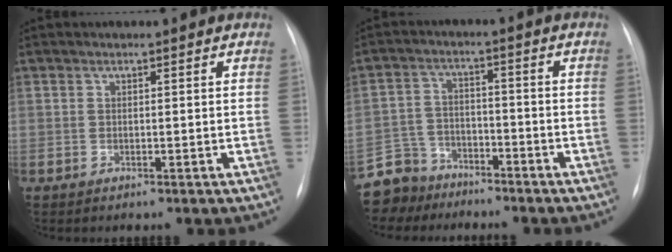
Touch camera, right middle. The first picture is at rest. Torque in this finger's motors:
{"motor_torque": [0.54, -0.54, 0.17, 0.00]}